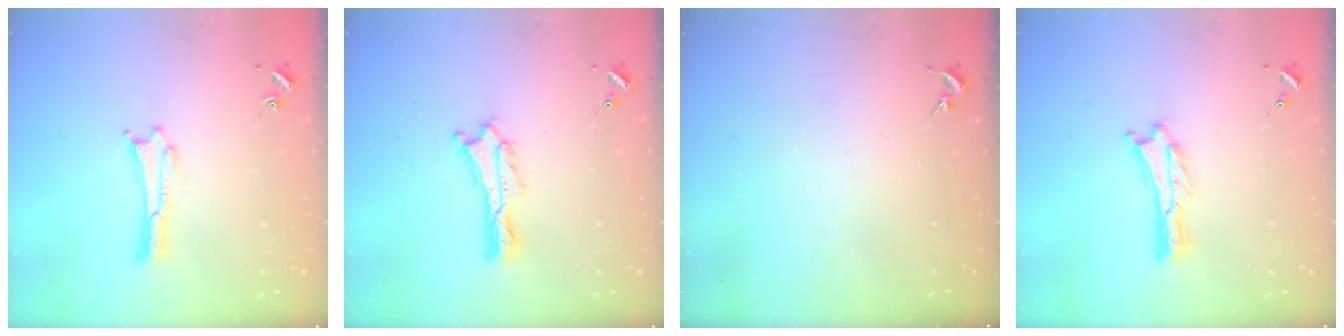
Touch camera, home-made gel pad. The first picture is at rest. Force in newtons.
{"total": 1.3, "press": 1.3, "slide": 0.2}
{"total": 0.0}
{"total": 0.0}